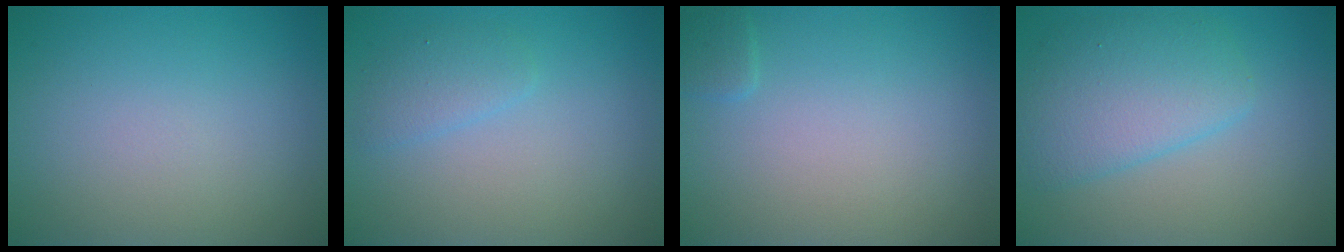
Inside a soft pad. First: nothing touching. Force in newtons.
{"total": 1.6, "press": 1.6, "slide": 0.0}
{"total": 0.9, "press": 0.8, "slide": 0.1}
{"total": 5.0, "press": 5.0, "slide": 0.2}